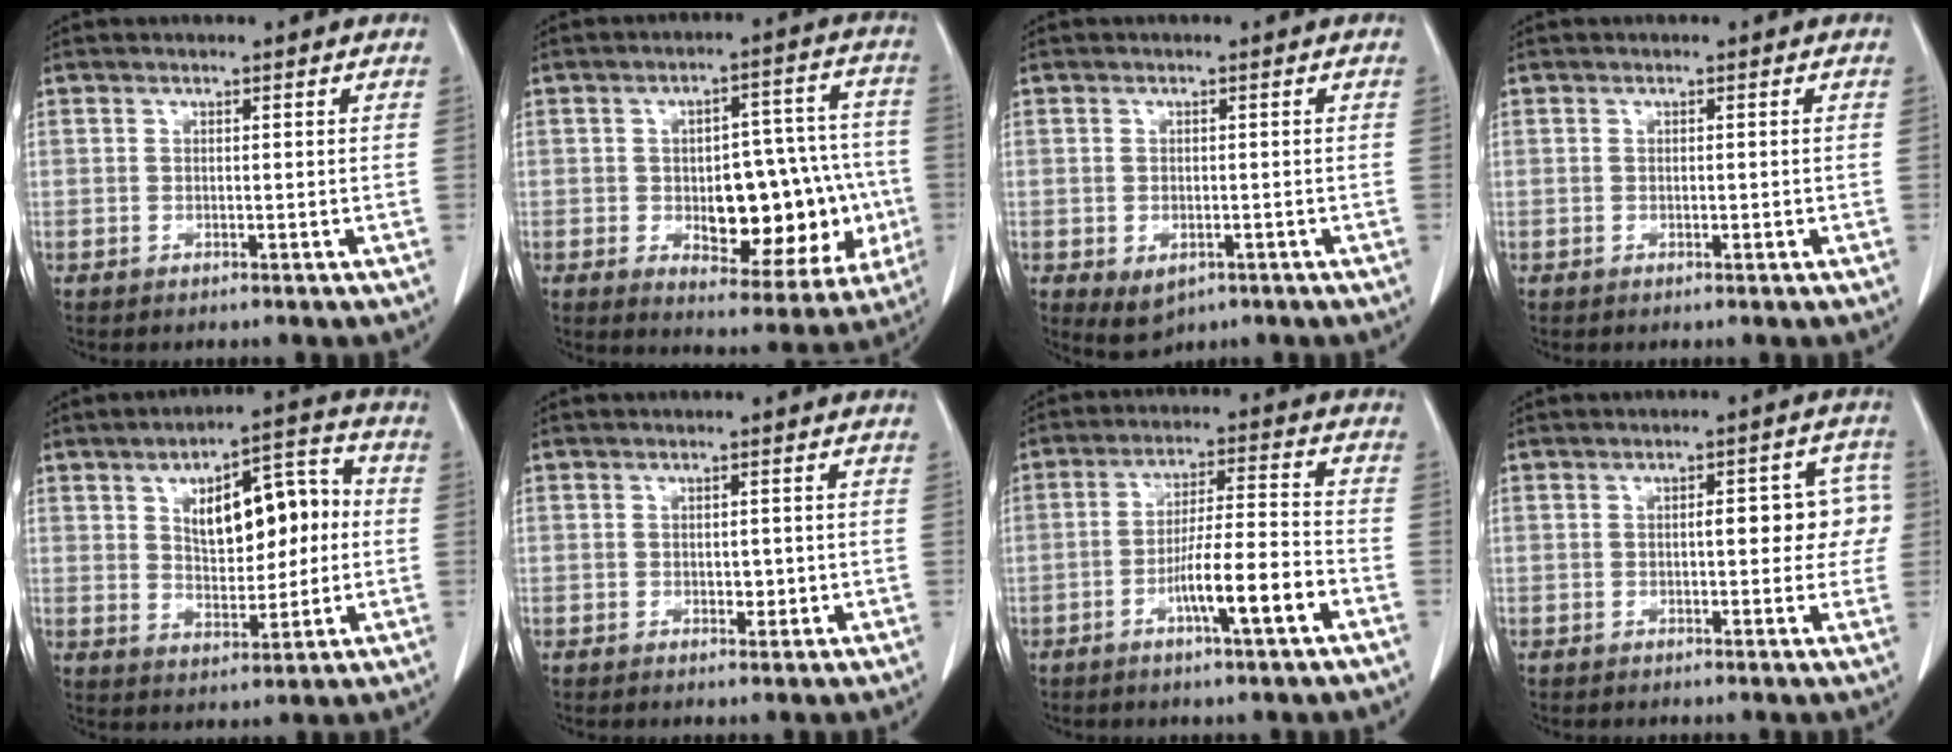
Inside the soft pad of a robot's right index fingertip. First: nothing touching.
{"total": 17.5, "force": [-3.1, 7.9, 15.4], "torque": [-0.181, 0.032, -0.019]}
{"total": 3.5, "force": [-1.4, 2.4, 2.2], "torque": [-0.036, -0.005, -0.006]}
{"total": 0.5, "force": [-0.1, 0.3, 0.4], "torque": [-0.007, 0.000, -0.001]}
{"total": 12.4, "force": [1.8, 5.5, 11.0], "torque": [-0.158, 0.032, 0.036]}
{"total": 1.8, "force": [-0.3, 1.2, 1.4], "torque": [-0.017, 0.001, 0.000]}
{"total": 9.9, "force": [-4.3, 0.4, 8.9], "torque": [-0.152, 0.005, -0.072]}
{"total": 7.3, "force": [0.3, 2.9, 6.7], "torque": [-0.072, 0.030, 0.003]}